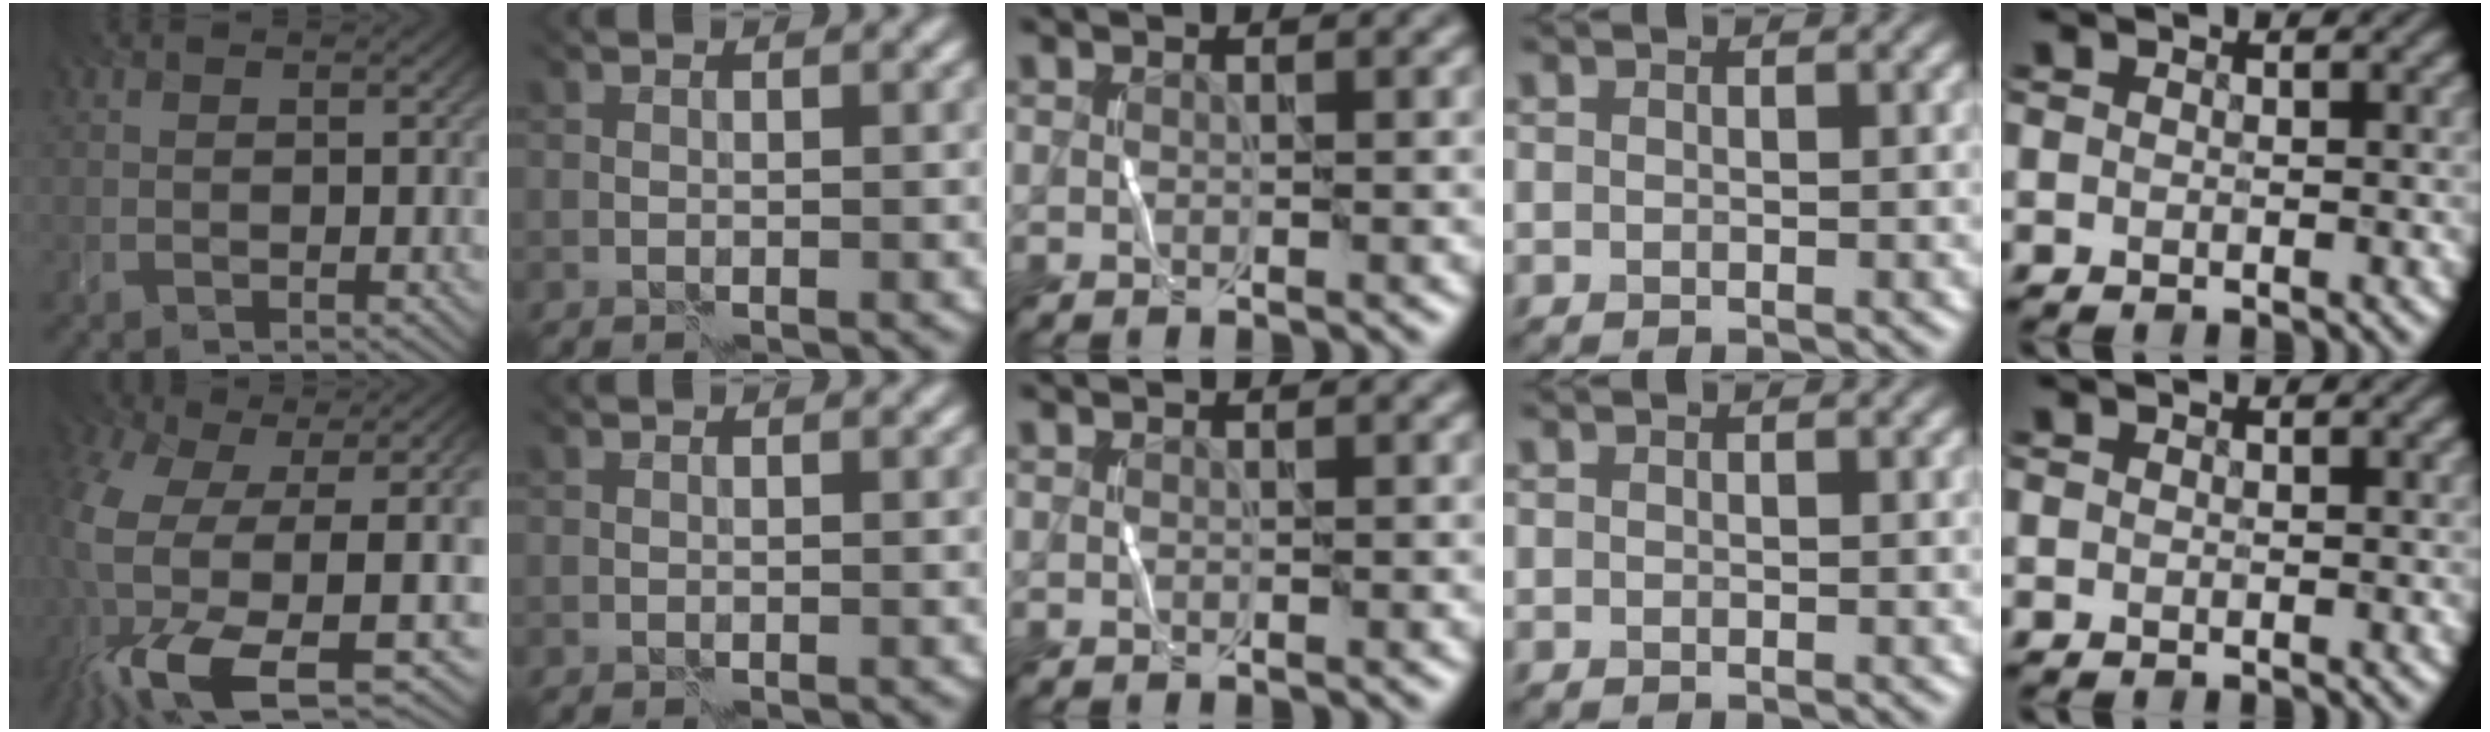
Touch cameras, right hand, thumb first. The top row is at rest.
{"thumb": {"total": 16.6, "force": [-3.9, 6.1, 14.9], "torque": [-0.314, -0.010, -0.048]}}